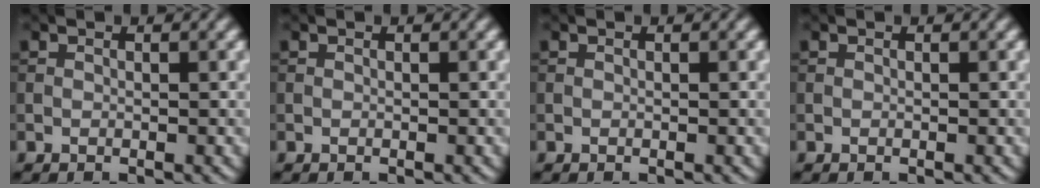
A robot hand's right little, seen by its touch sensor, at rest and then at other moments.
{"total": 0.0}
{"total": 0.0}
{"total": 0.0}